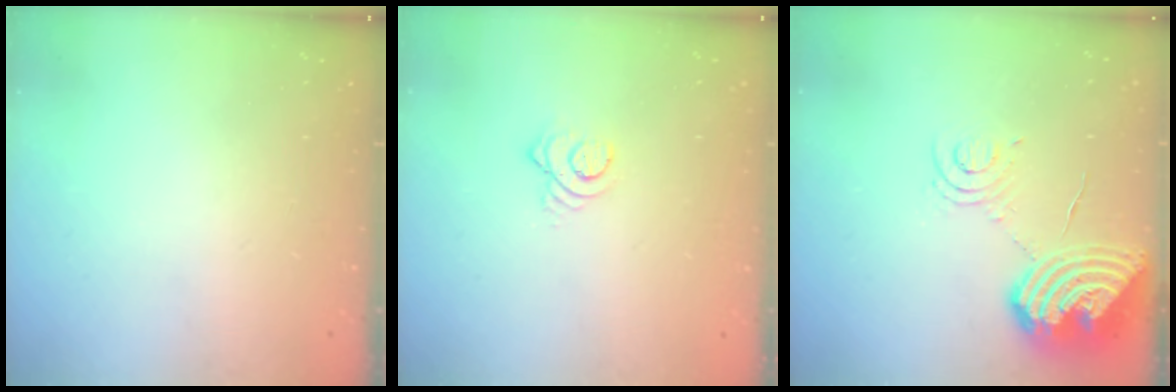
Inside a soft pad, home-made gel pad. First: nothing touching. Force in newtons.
{"total": 3.2, "press": 3.2, "slide": 0.3}
{"total": 14.5, "press": 14.4, "slide": 1.8}